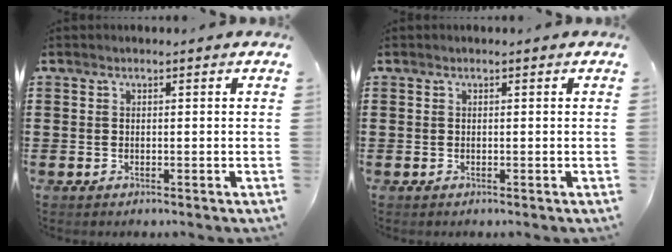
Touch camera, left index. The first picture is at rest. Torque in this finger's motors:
{"motor_torque": [0.00, 0.00, 0.00, 0.00]}